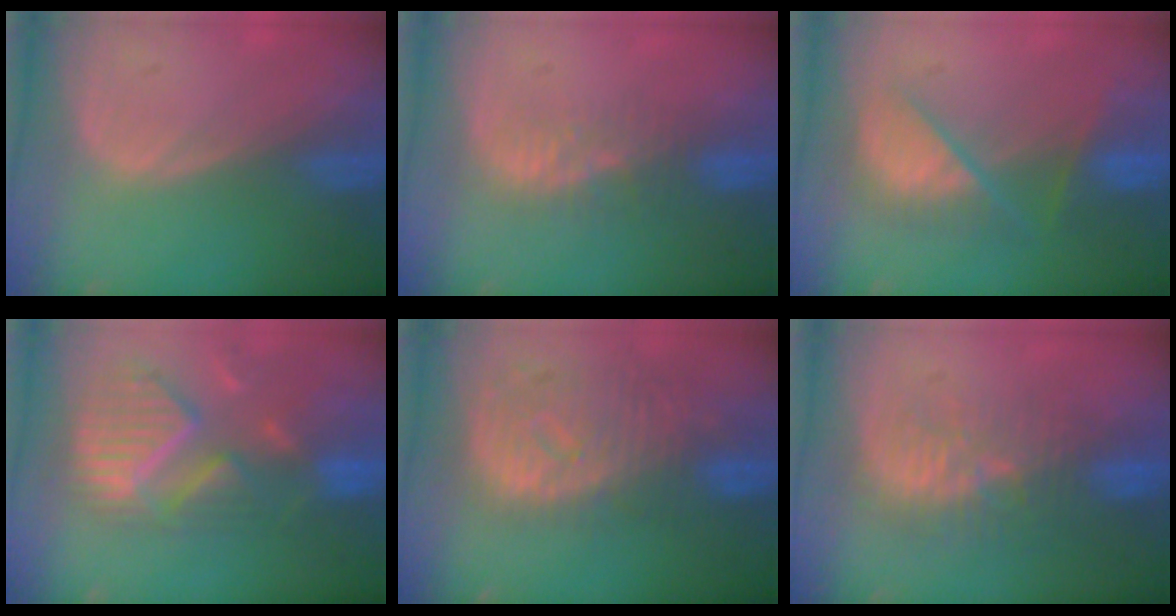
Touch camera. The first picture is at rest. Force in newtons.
{"total": 4.9, "press": 4.3, "slide": 2.2}
{"total": 7.2, "press": 7.2, "slide": 0.2}
{"total": 12.1, "press": 10.4, "slide": 6.2}
{"total": 10.8, "press": 9.7, "slide": 4.8}
{"total": 9.3, "press": 8.8, "slide": 3.0}